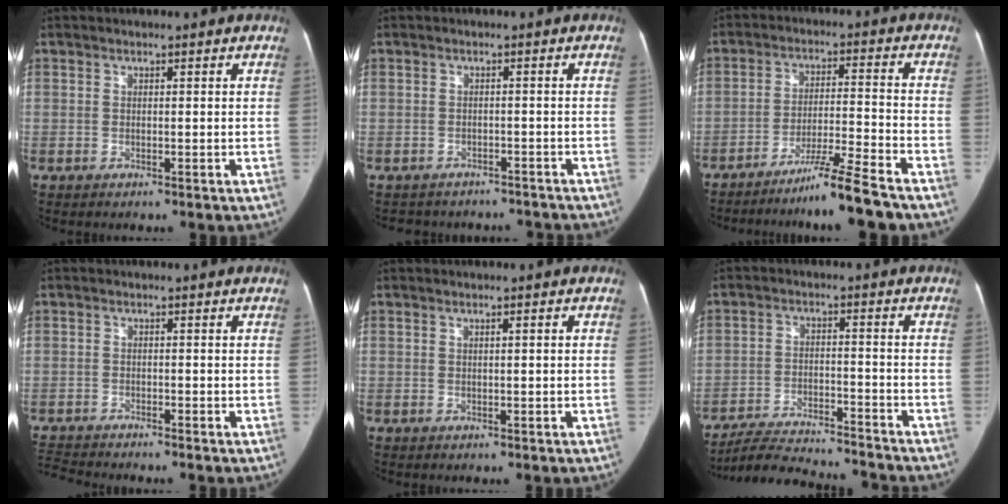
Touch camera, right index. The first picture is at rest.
{"total": 7.8, "force": [-6.8, 3.9, 0.4], "torque": [-0.002, 0.019, -0.078]}
{"total": 9.4, "force": [-7.6, -1.6, 5.3], "torque": [-0.082, -0.012, -0.133]}
{"total": 4.1, "force": [-4.1, 0.2, 0.4], "torque": [-0.011, -0.017, -0.077]}
{"total": 1.0, "force": [0.1, 0.2, 1.0], "torque": [-0.018, 0.007, 0.004]}
{"total": 13.5, "force": [-13.1, 1.7, 3.1], "torque": [-0.053, 0.010, -0.203]}